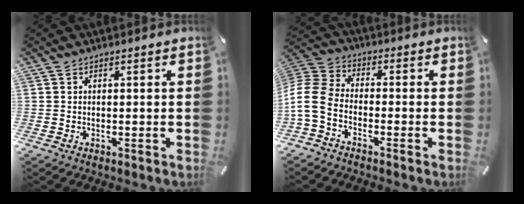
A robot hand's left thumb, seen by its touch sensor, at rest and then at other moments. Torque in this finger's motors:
{"motor_torque": [-0.19, 0.98, 0.57, 0.01, 0.40]}